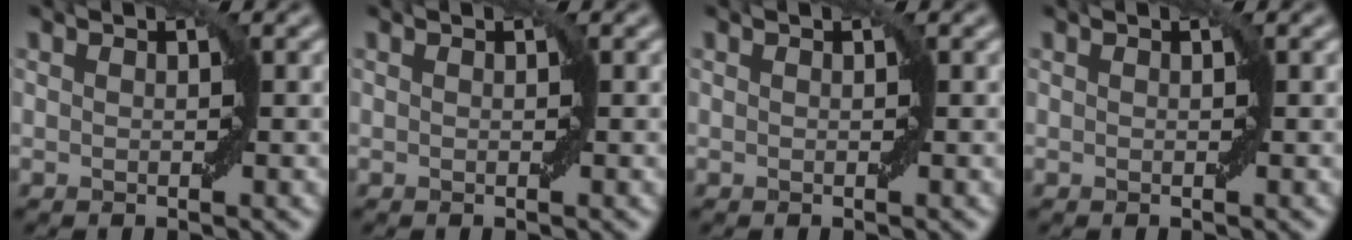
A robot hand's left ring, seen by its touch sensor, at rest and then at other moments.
{"total": 0.0}
{"total": 0.0}
{"total": 0.0}